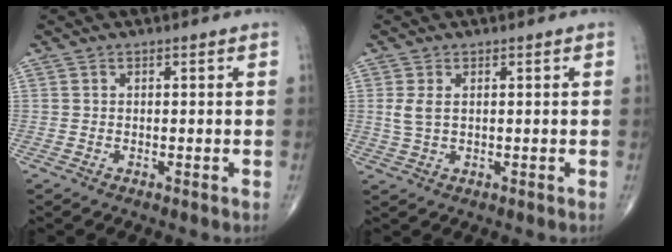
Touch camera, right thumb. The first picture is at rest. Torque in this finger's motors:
{"motor_torque": [-0.21, -0.25, 0.45, 0.14, 0.10]}